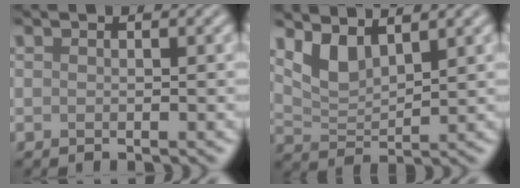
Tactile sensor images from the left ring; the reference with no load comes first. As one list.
[{"total": 3.3, "force": [2.3, 1.3, 2.0], "torque": [-0.045, -0.012, 0.052]}]